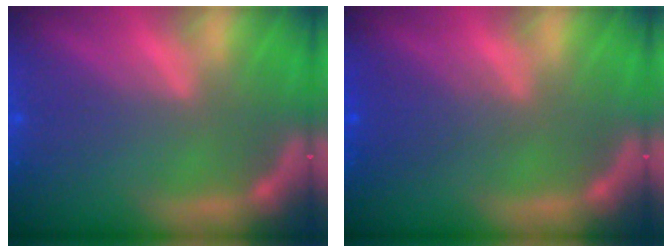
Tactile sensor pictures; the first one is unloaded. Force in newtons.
{"total": 2.5}